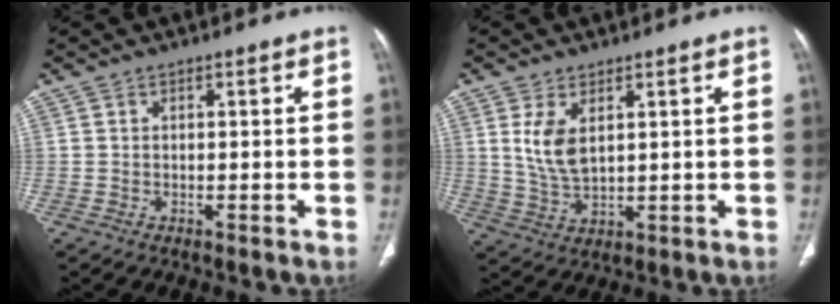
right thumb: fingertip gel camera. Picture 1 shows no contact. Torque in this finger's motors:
{"motor_torque": [1.24, 0.63, 0.68, -1.09, 0.30]}